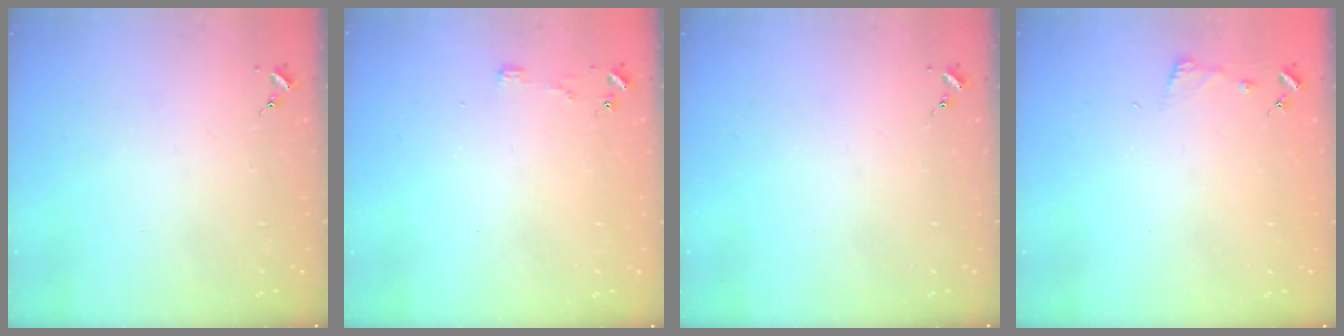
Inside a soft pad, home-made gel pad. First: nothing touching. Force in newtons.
{"total": 2.8, "press": 2.8, "slide": 0.2}
{"total": 0.0}
{"total": 2.9, "press": 2.9, "slide": 0.3}